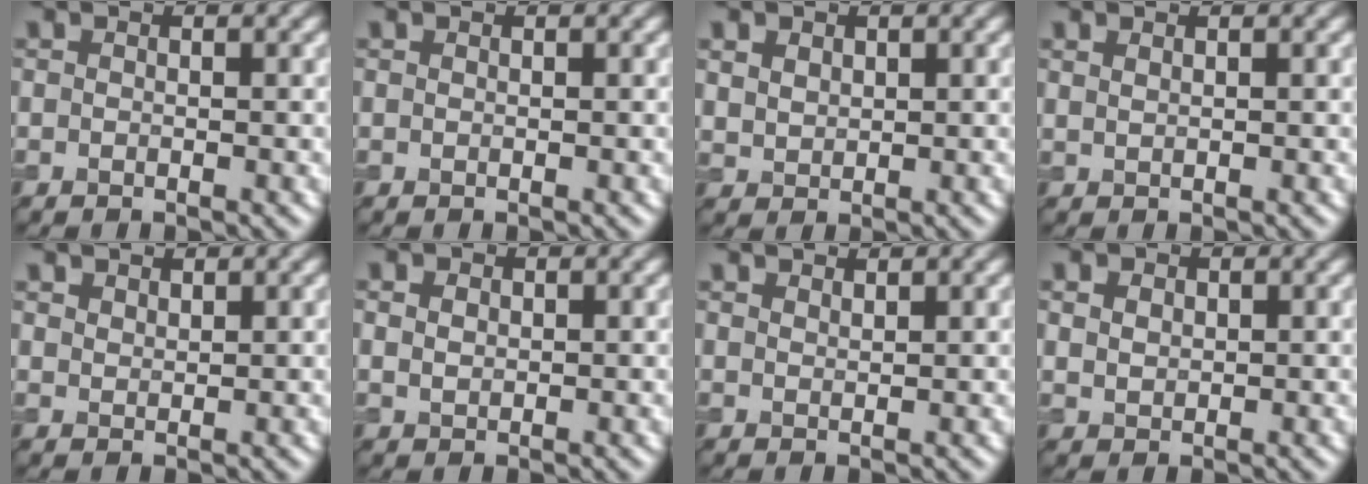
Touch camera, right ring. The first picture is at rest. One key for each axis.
{"total": 0.0}
{"total": 2.2, "fx": 1.2, "fy": 1.5, "fz": 0.9, "tx": -0.023, "ty": 0.000, "tz": 0.027}
{"total": 0.7, "fx": 0.6, "fy": 0.2, "fz": 0.3, "tx": -0.007, "ty": 0.001, "tz": 0.014}
{"total": 1.3, "fx": 1.1, "fy": 0.5, "fz": 0.2, "tx": -0.008, "ty": 0.000, "tz": 0.024}
{"total": 2.2, "fx": 0.9, "fy": 1.6, "fz": 1.2, "tx": -0.027, "ty": 0.010, "tz": 0.009}
{"total": 1.1, "fx": 1.0, "fy": 0.2, "fz": 0.2, "tx": -0.006, "ty": 0.000, "tz": 0.019}
{"total": 2.7, "fx": 1.3, "fy": 1.9, "fz": 1.3, "tx": -0.037, "ty": 0.011, "tz": 0.021}